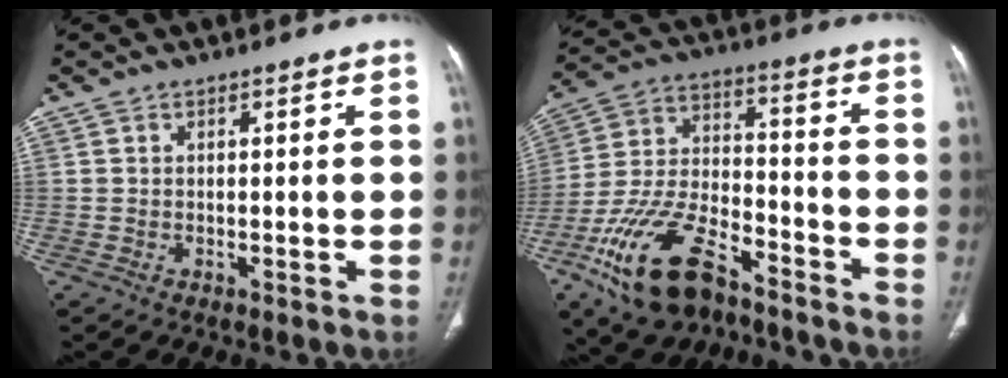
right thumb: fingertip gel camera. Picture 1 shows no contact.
{"total": 19.3, "force": [-11.6, 9.3, 12.3], "torque": [-0.240, 0.058, -0.208]}